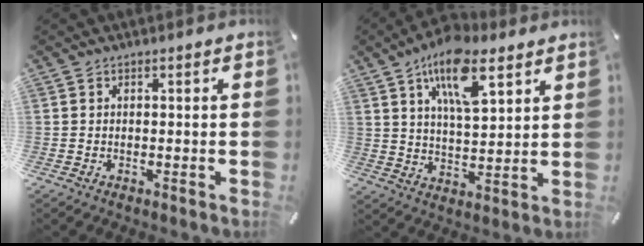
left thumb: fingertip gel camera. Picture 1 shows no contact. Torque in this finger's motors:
{"motor_torque": [0.50, 0.49, 1.74, -1.03, 0.52]}